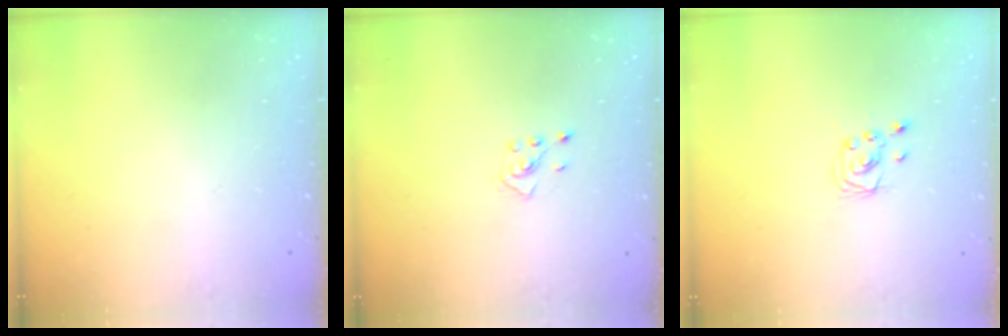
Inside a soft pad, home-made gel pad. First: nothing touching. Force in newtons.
{"total": 2.5, "press": 2.4, "slide": 0.7}
{"total": 2.3, "press": 2.2, "slide": 0.3}